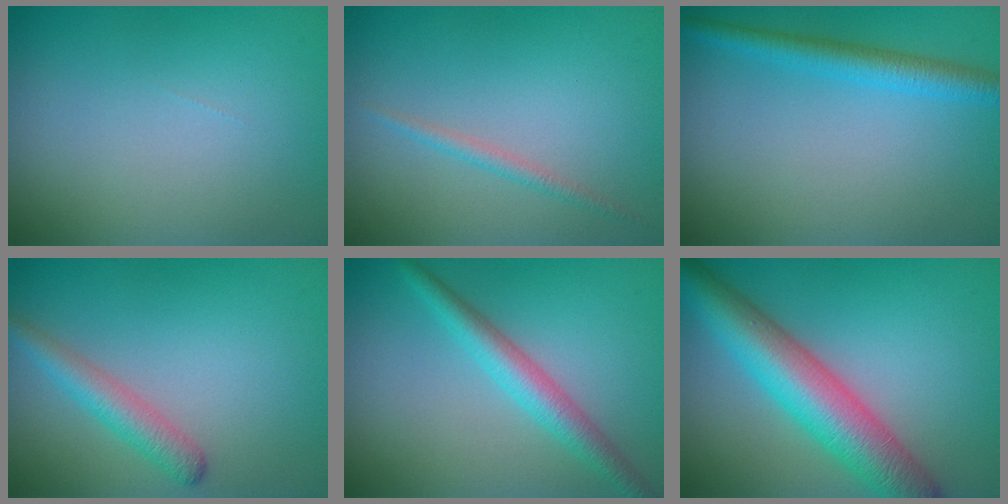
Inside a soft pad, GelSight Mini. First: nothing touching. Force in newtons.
{"total": 1.2, "press": 1.2, "slide": 0.1}
{"total": 3.0, "press": 3.0, "slide": 0.0}
{"total": 2.8, "press": 2.8, "slide": 0.1}
{"total": 3.4, "press": 3.4, "slide": 0.1}
{"total": 8.4, "press": 8.4, "slide": 0.4}